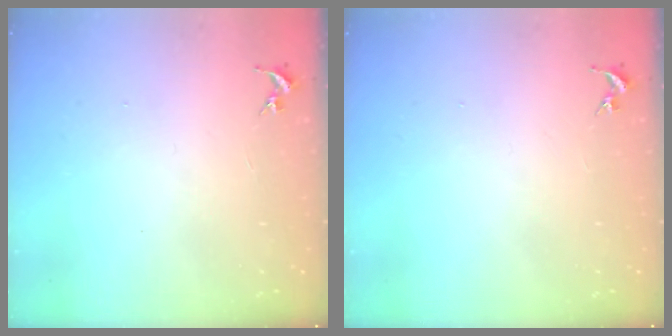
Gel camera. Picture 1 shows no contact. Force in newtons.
{"total": 0.0}